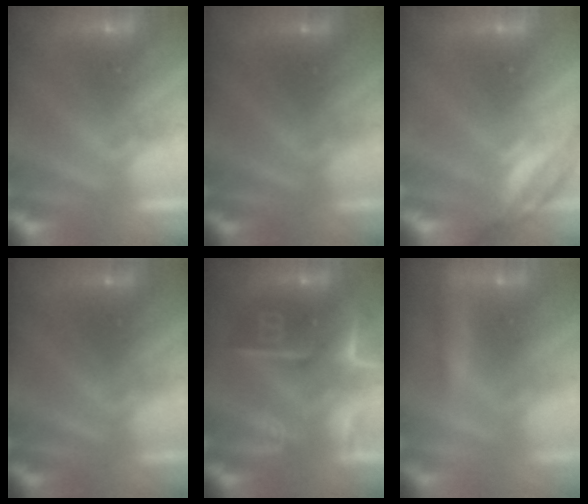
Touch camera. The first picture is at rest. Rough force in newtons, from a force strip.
{"total": 2.0}
{"total": 2.7}
{"total": 2.0}
{"total": 8.1}
{"total": 2.1}